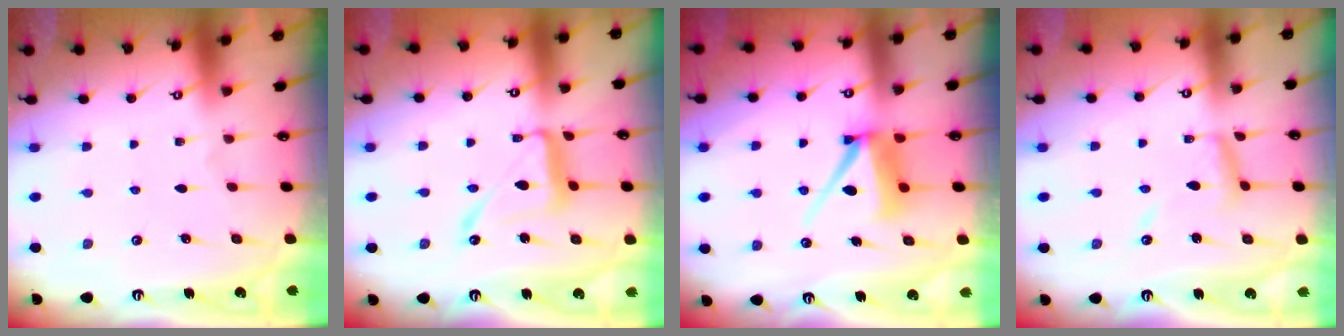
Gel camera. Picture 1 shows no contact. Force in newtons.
{"total": 13.9, "press": 13.8, "slide": 1.1}
{"total": 9.3, "press": 9.3, "slide": 1.0}
{"total": 9.8, "press": 9.7, "slide": 0.9}